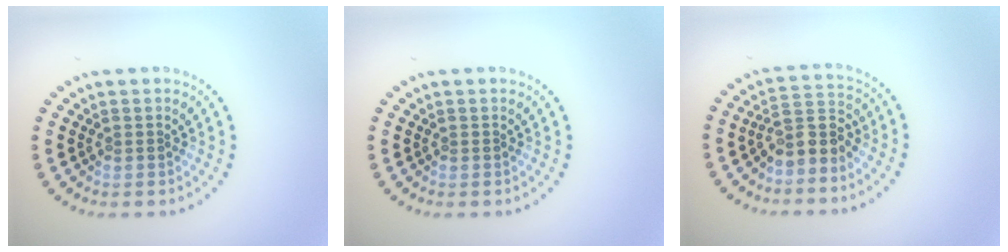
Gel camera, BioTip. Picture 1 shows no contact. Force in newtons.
{"total": 0.0}
{"total": 3.3, "press": 2.9, "slide": 1.6}